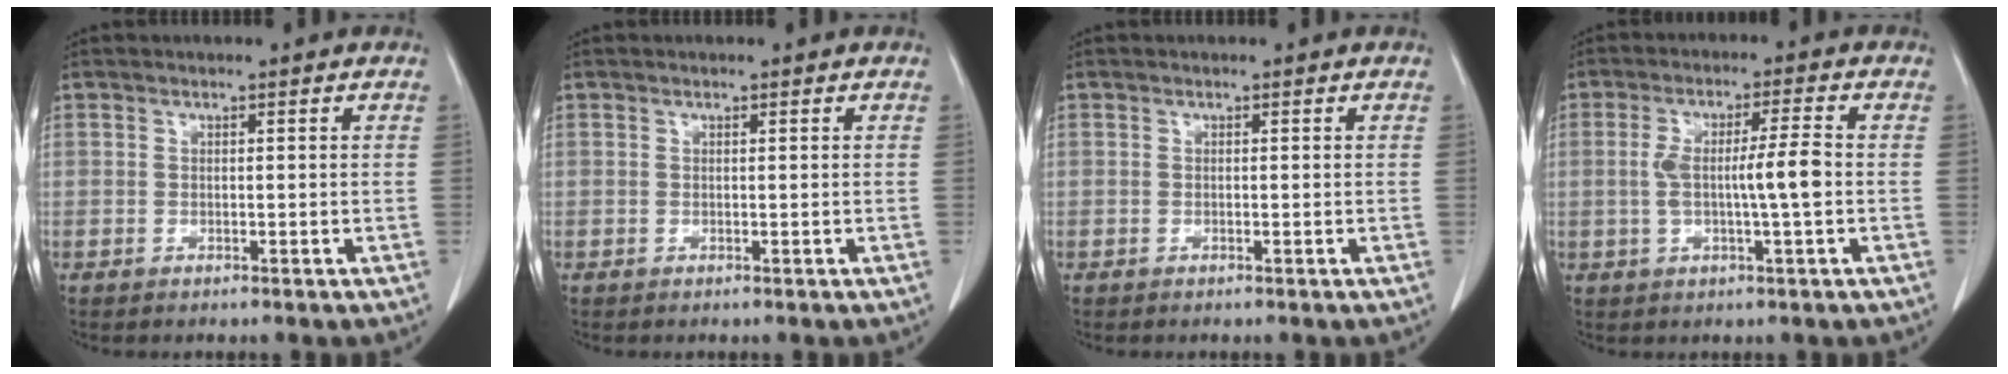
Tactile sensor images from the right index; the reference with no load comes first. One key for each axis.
{"total": 0.0}
{"total": 0.0}
{"total": 6.6, "fx": -0.5, "fy": 0.2, "fz": 6.6, "tx": -0.124, "ty": 0.007, "tz": -0.007}